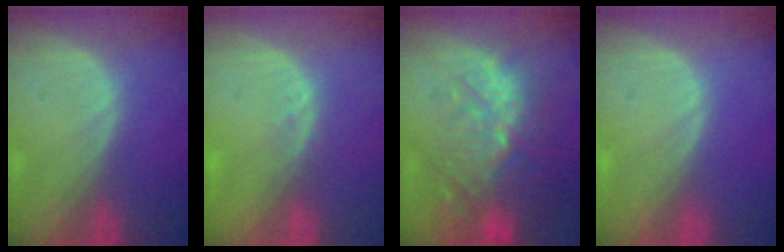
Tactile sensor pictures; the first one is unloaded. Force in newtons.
{"total": 1.3, "press": 1.2, "slide": 0.6}
{"total": 11.2, "press": 9.9, "slide": 5.4}
{"total": 0.0}